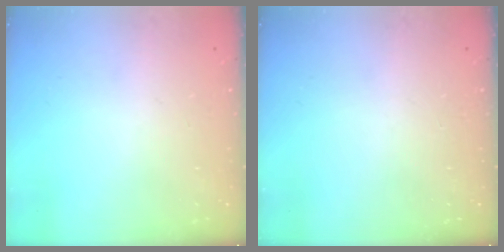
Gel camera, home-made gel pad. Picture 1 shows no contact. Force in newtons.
{"total": 0.0}